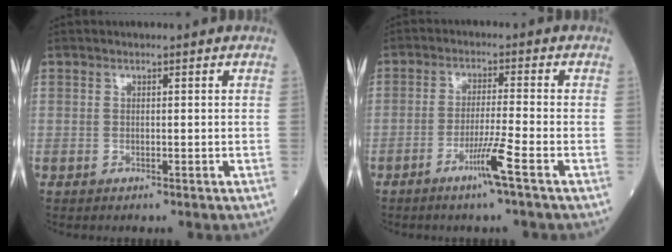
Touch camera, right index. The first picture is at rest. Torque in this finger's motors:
{"motor_torque": [0.52, -0.21, 0.43, 0.11]}